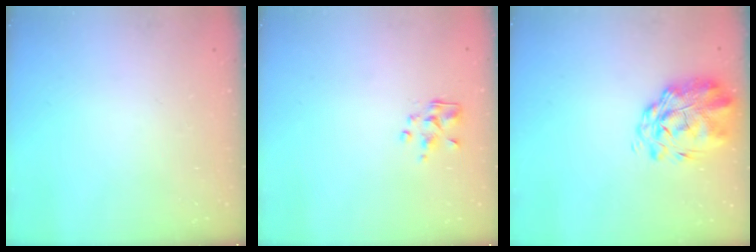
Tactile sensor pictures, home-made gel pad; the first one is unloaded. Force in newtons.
{"total": 2.5, "press": 2.5, "slide": 0.2}
{"total": 3.1, "press": 2.6, "slide": 1.7}